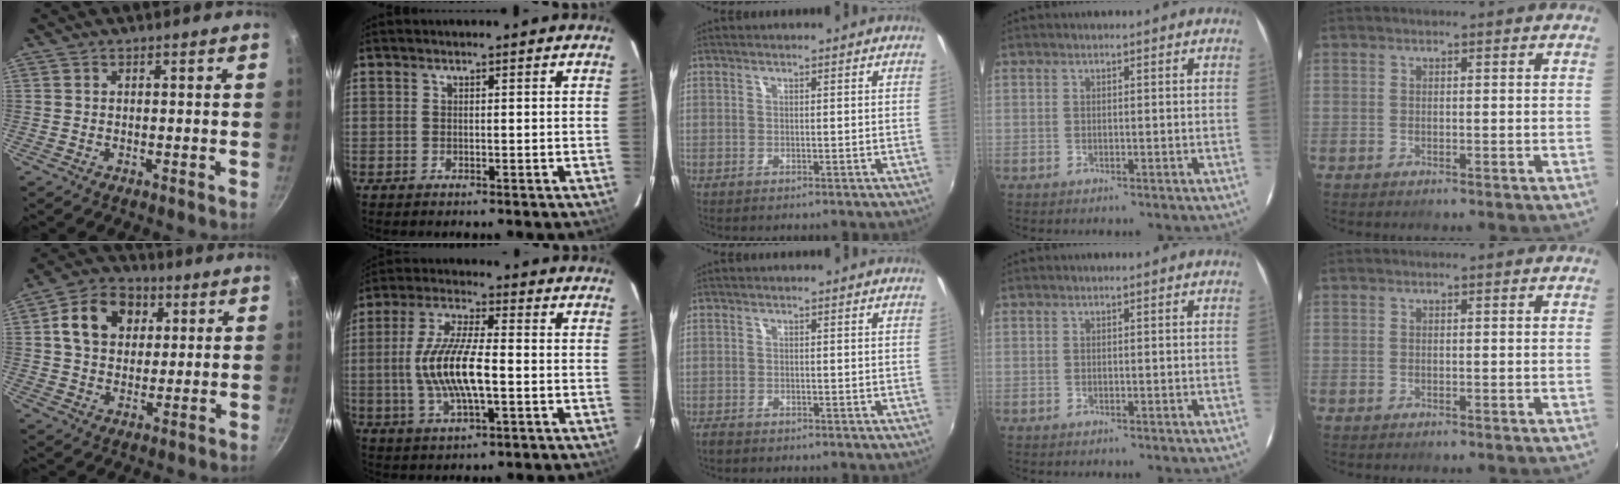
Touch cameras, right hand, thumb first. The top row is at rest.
{"thumb": {"total": 12.5, "force": [3.6, 9.7, 7.1], "torque": [-0.099, 0.009, 0.049]}, "index": {"total": 12.2, "force": [-1.6, 3.1, 11.7], "torque": [-0.239, -0.002, -0.029]}, "middle": {"total": 1.8, "force": [-1.6, 0.6, 0.5], "torque": [-0.017, -0.006, -0.031]}}